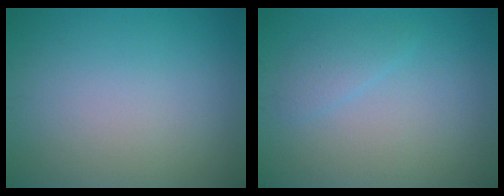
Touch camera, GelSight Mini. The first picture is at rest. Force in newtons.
{"total": 1.5, "press": 1.5, "slide": 0.1}